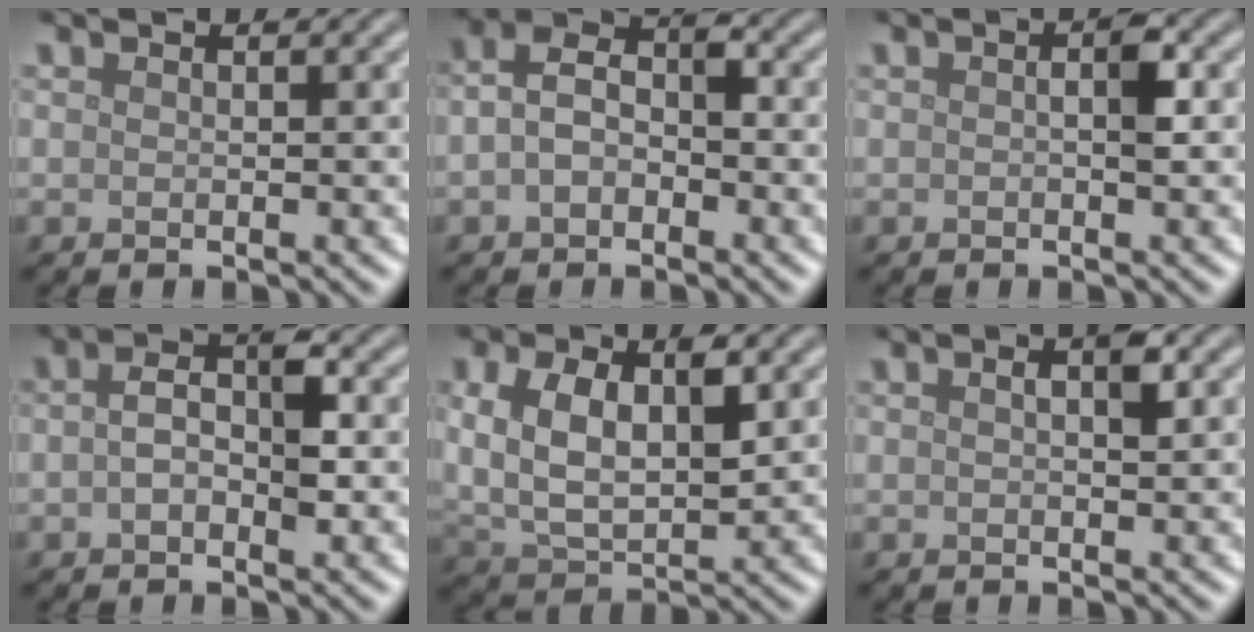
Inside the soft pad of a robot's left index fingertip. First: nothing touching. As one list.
[{"total": 3.5, "force": [-0.7, 2.3, 2.6], "torque": [-0.049, 0.011, -0.022]}, {"total": 1.6, "force": [0.0, 0.4, 1.5], "torque": [-0.025, 0.003, 0.001]}, {"total": 4.0, "force": [-0.1, 1.8, 3.5], "torque": [-0.065, 0.006, -0.008]}, {"total": 6.7, "force": [1.4, 3.6, 5.5], "torque": [-0.105, 0.001, 0.027]}, {"total": 1.8, "force": [0.5, 0.4, 1.6], "torque": [-0.027, 0.005, 0.007]}]